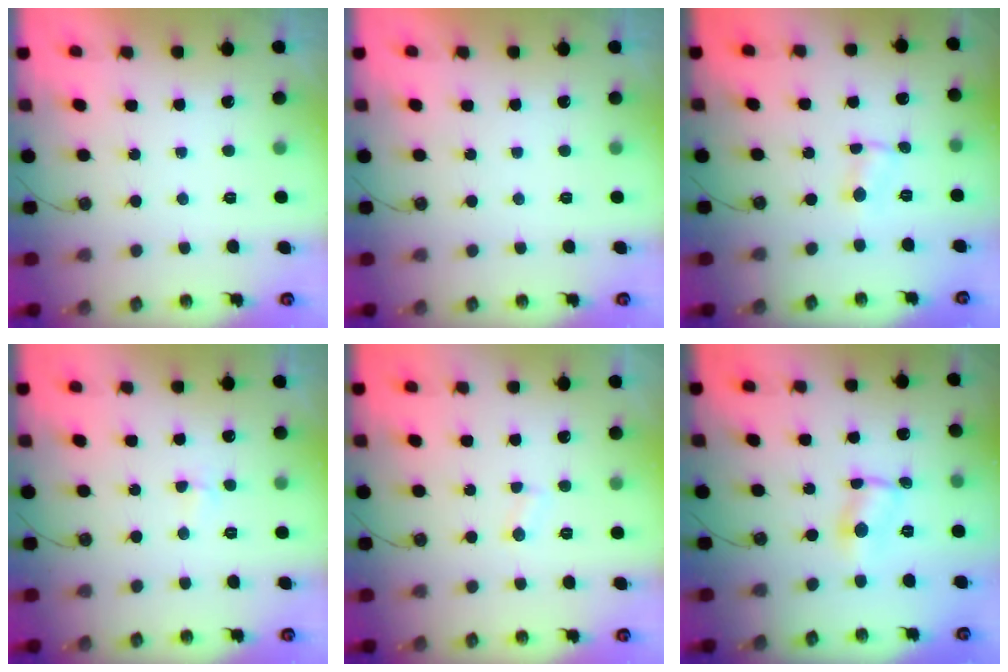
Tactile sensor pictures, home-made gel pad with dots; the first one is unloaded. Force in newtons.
{"total": 0.0}
{"total": 1.0, "press": 1.0, "slide": 0.1}
{"total": 3.5, "press": 3.5, "slide": 0.5}
{"total": 1.8, "press": 1.8, "slide": 0.2}
{"total": 2.2, "press": 2.1, "slide": 0.3}